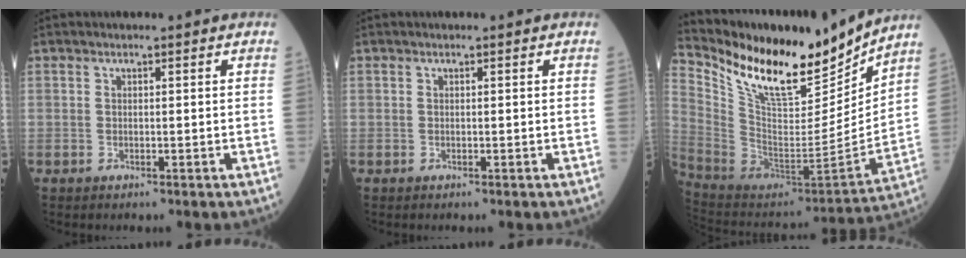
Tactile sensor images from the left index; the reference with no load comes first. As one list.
[{"total": 0.0}, {"total": 21.4, "force": [17.2, 5.8, 11.4], "torque": [-0.209, -0.016, 0.308]}]